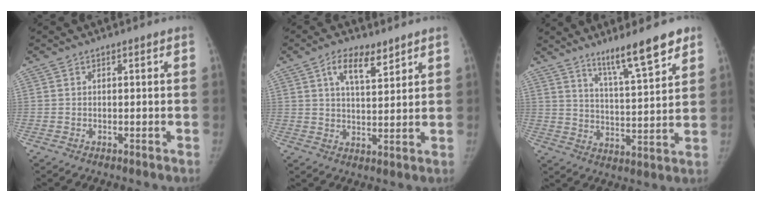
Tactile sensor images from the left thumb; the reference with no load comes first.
{"total": 7.3, "force": [4.4, 3.0, 5.0], "torque": [-0.069, -0.025, 0.074]}
{"total": 9.0, "force": [6.6, 1.1, 6.1], "torque": [-0.083, -0.046, 0.107]}